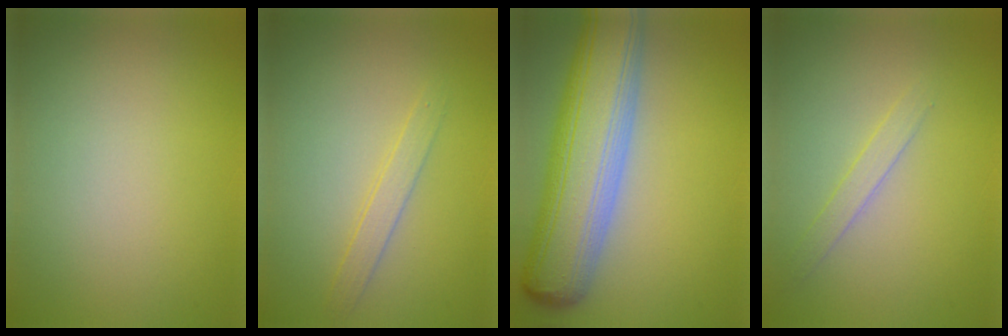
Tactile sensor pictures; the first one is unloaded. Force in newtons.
{"total": 1.6, "press": 1.6, "slide": 0.2}
{"total": 11.1, "press": 11.1, "slide": 0.8}
{"total": 1.5, "press": 1.5, "slide": 0.1}